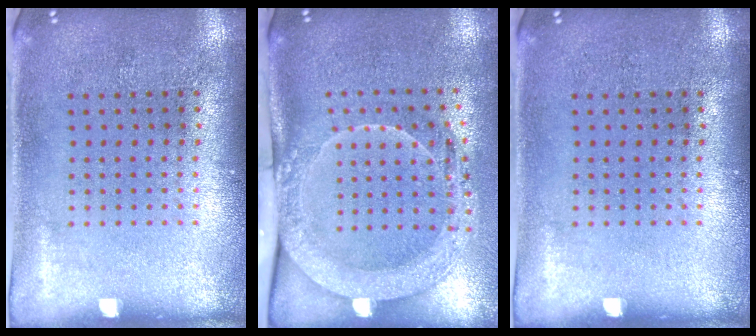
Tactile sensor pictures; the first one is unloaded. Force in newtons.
{"total": 2.1, "press": 2.0, "slide": 0.5}
{"total": 0.0}